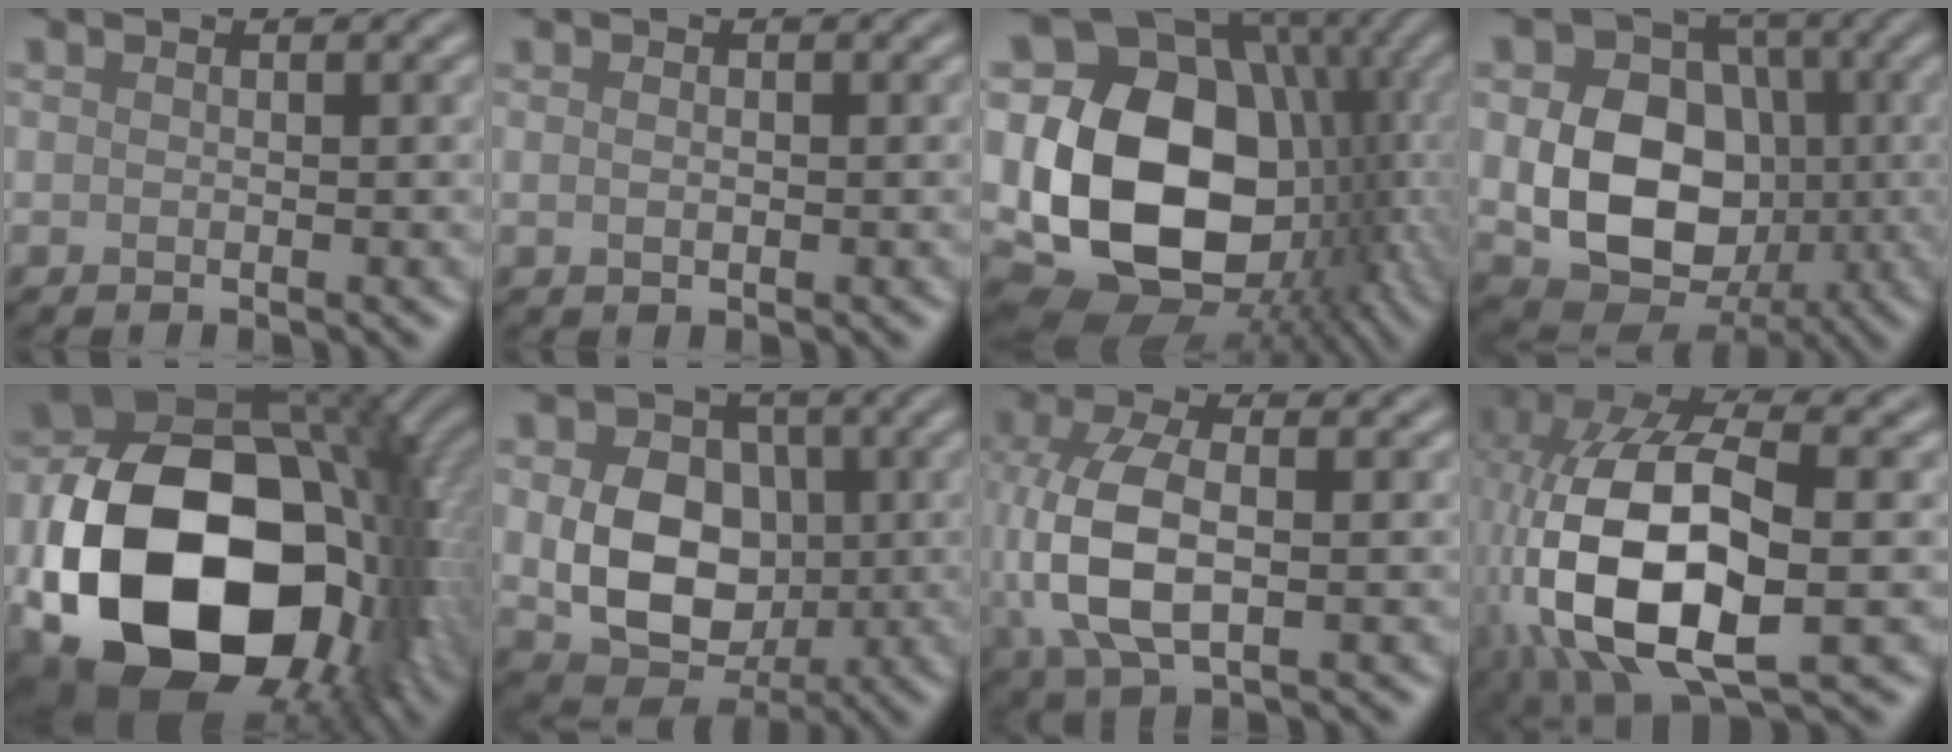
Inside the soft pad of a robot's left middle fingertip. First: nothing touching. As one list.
[{"total": 0.6, "force": [-0.1, 0.4, 0.5], "torque": [-0.010, 0.001, -0.001]}, {"total": 19.0, "force": [-0.2, 14.3, 12.5], "torque": [-0.228, -0.005, 0.018]}, {"total": 9.9, "force": [-1.1, 7.7, 6.2], "torque": [-0.111, -0.003, -0.018]}, {"total": 20.1, "force": [-4.4, 13.2, 14.4], "torque": [-0.298, -0.041, -0.053]}, {"total": 9.0, "force": [-0.2, 7.0, 5.6], "torque": [-0.098, -0.010, 0.002]}, {"total": 7.8, "force": [0.3, 4.2, 6.6], "torque": [-0.156, 0.005, 0.005]}, {"total": 14.0, "force": [-2.1, 7.3, 11.8], "torque": [-0.257, -0.010, -0.037]}]